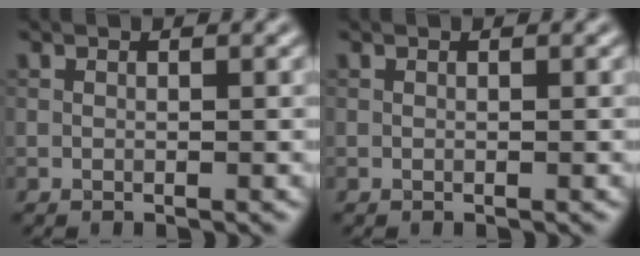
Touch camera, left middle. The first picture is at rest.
{"total": 0.0}